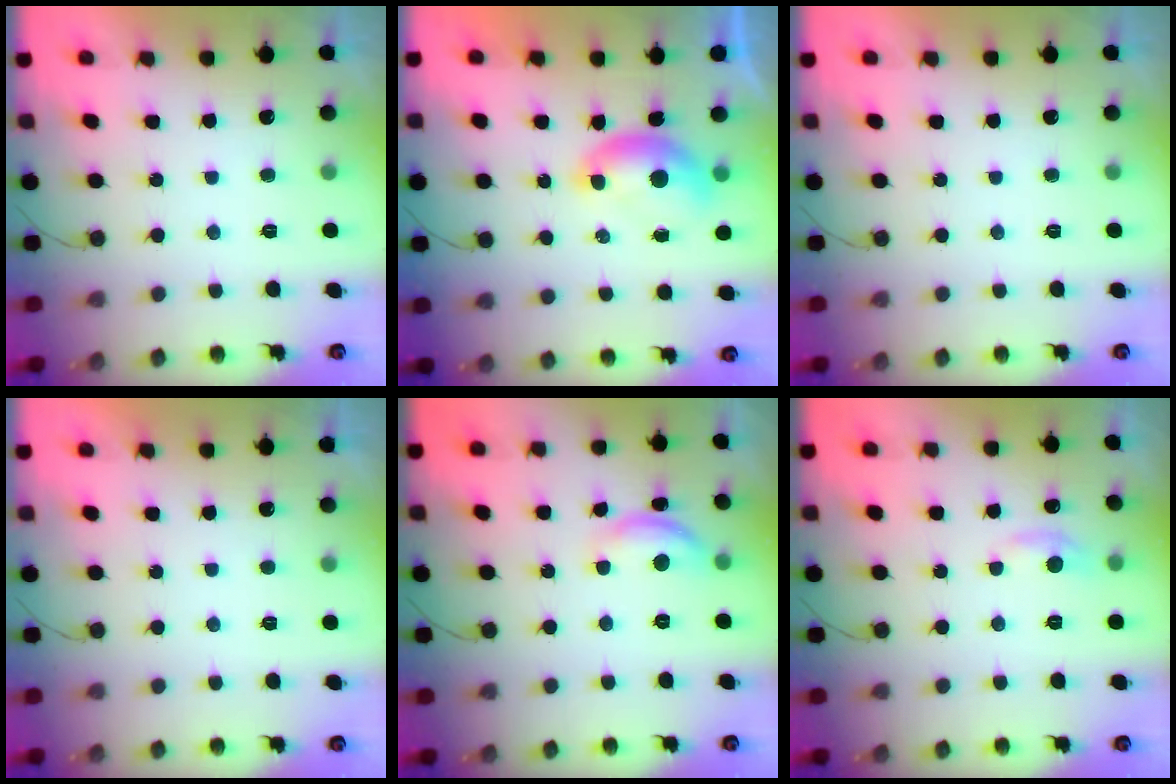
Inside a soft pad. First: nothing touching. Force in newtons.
{"total": 6.7, "press": 6.6, "slide": 0.9}
{"total": 0.0}
{"total": 0.0}
{"total": 9.7, "press": 9.7, "slide": 0.5}
{"total": 6.6, "press": 6.6, "slide": 0.9}